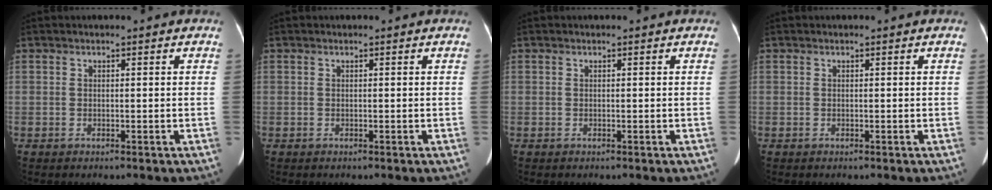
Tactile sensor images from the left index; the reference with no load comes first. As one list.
[{"total": 0.0}, {"total": 0.0}, {"total": 0.0}]